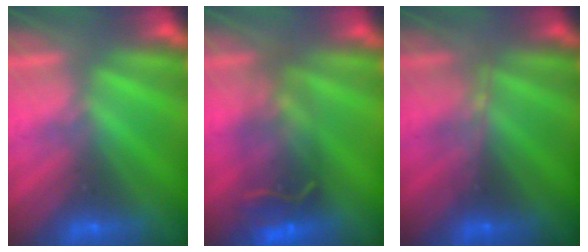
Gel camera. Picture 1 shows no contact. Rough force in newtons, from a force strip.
{"total": 8.0}
{"total": 2.9}